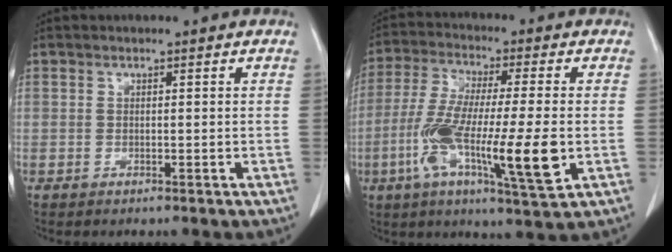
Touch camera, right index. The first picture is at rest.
{"total": 16.6, "force": [-4.0, 1.8, 16.0], "torque": [-0.293, -0.020, -0.069]}